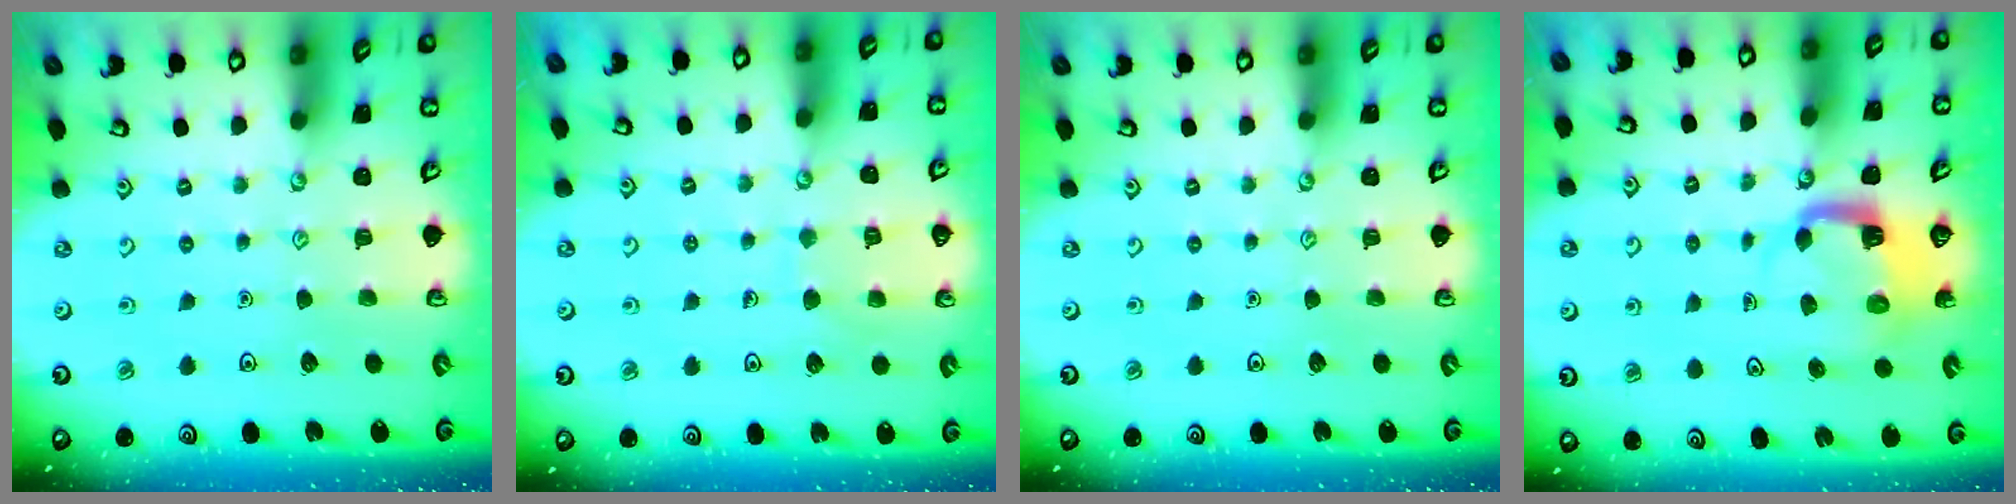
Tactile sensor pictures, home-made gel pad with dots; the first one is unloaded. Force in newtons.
{"total": 6.4, "press": 6.4, "slide": 0.4}
{"total": 0.0}
{"total": 5.0, "press": 4.9, "slide": 0.5}